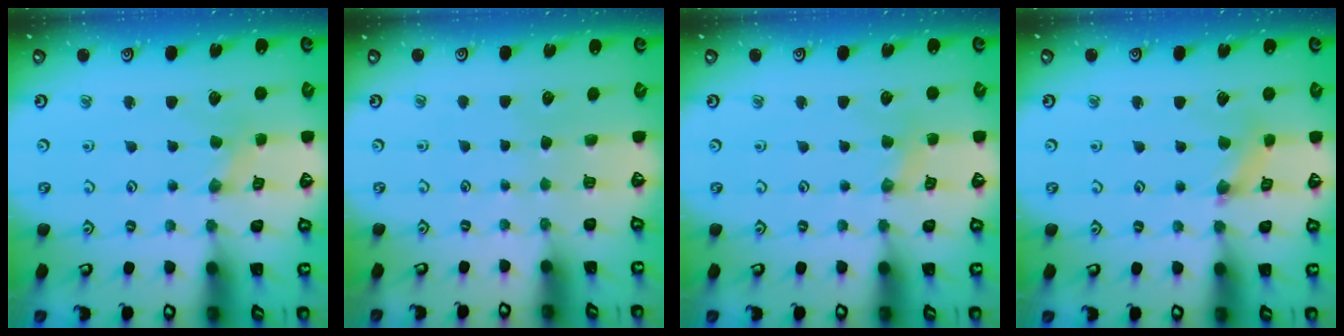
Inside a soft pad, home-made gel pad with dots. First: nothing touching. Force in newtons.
{"total": 0.0}
{"total": 2.7, "press": 2.6, "slide": 0.4}
{"total": 1.5, "press": 1.5, "slide": 0.2}